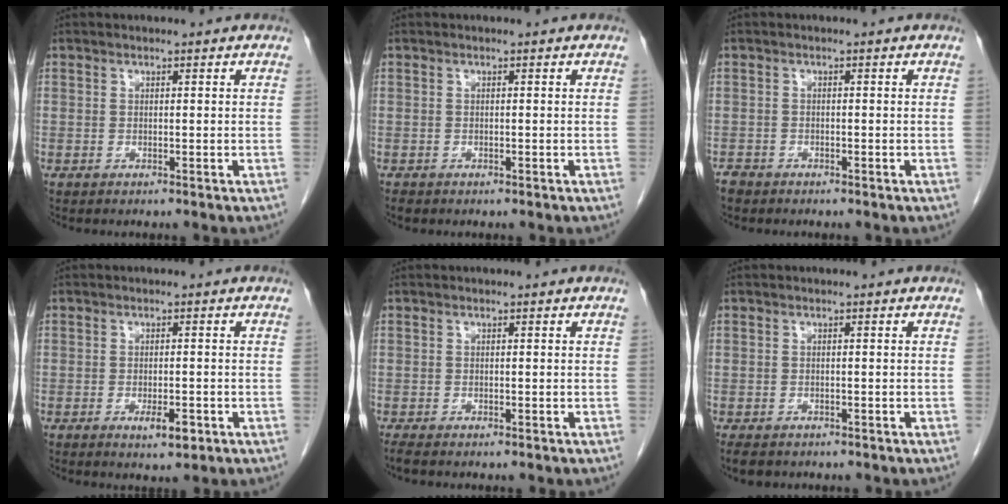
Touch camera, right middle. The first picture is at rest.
{"total": 0.6, "force": [-0.4, 0.3, 0.2], "torque": [-0.008, -0.001, -0.008]}
{"total": 1.6, "force": [-1.4, 0.8, 0.2], "torque": [-0.009, 0.000, -0.027]}
{"total": 3.3, "force": [-1.5, 1.0, 2.8], "torque": [-0.043, -0.002, -0.017]}
{"total": 1.2, "force": [-0.9, 0.3, 0.7], "torque": [-0.020, -0.005, -0.017]}
{"total": 4.3, "force": [-3.3, 2.2, 1.8], "torque": [-0.030, -0.008, -0.044]}